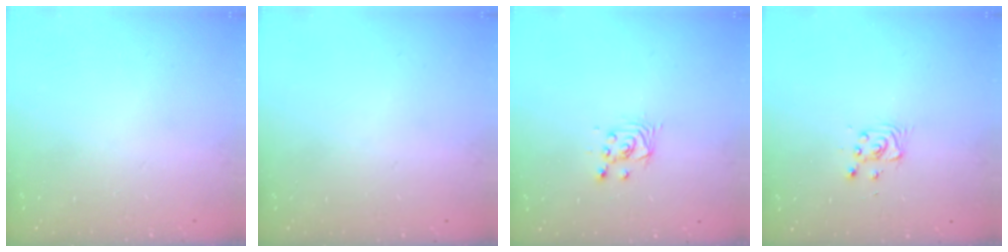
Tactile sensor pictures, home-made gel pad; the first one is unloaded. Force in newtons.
{"total": 0.0}
{"total": 2.6, "press": 2.6, "slide": 0.1}
{"total": 2.8, "press": 2.8, "slide": 0.4}